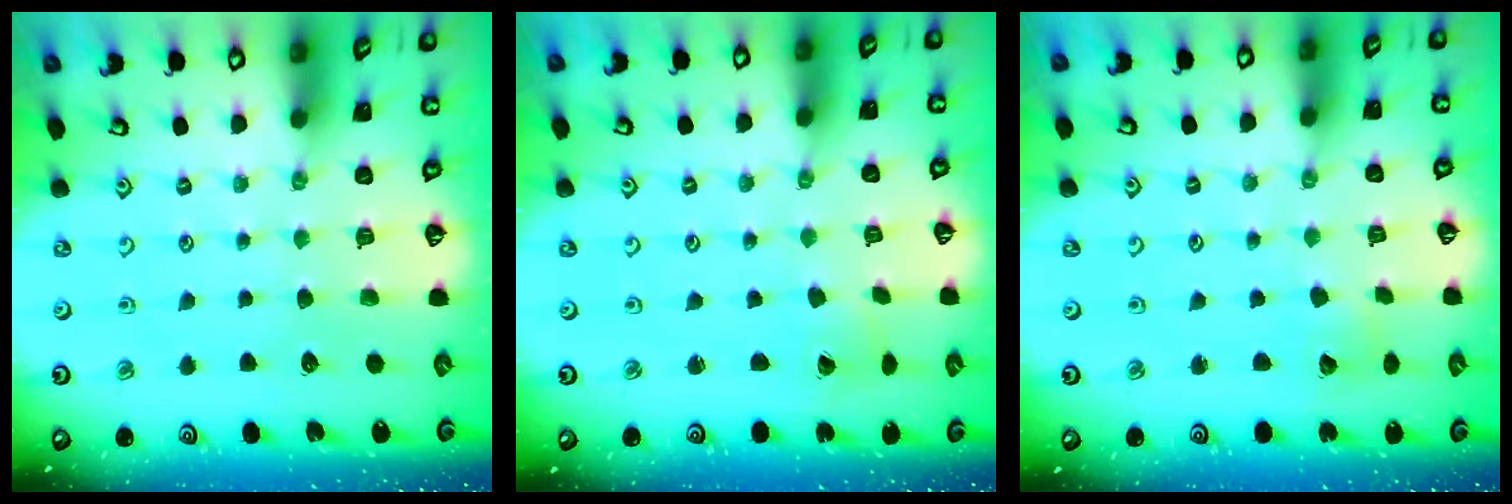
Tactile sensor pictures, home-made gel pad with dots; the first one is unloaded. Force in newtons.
{"total": 2.3, "press": 2.3, "slide": 0.2}
{"total": 3.0, "press": 3.0, "slide": 0.2}